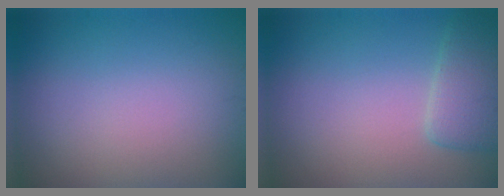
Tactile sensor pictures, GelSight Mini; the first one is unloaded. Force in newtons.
{"total": 2.9, "press": 2.9, "slide": 0.3}